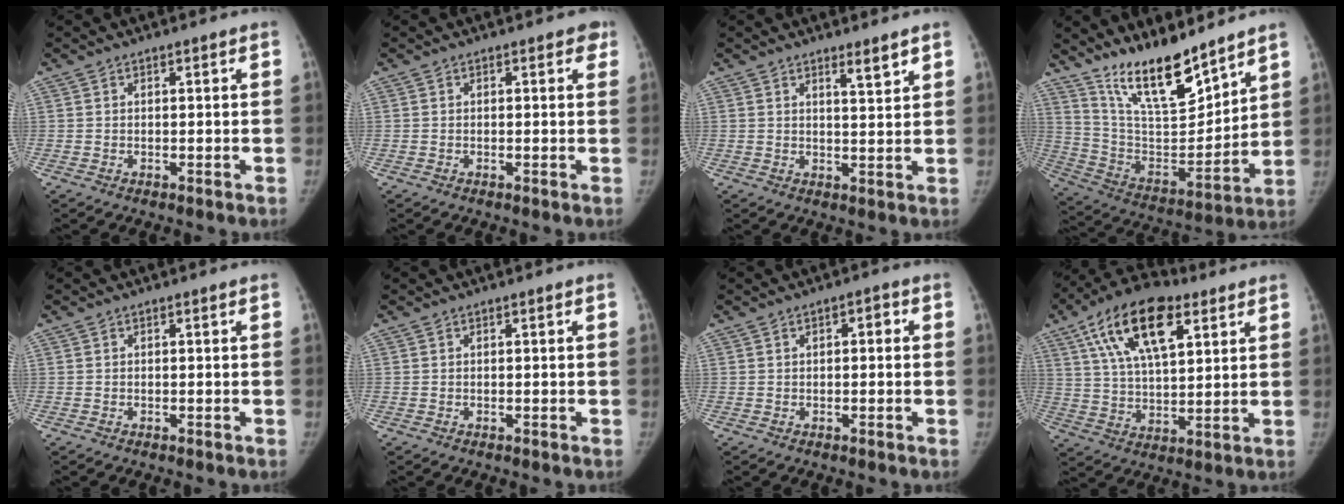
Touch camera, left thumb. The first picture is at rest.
{"total": 1.7, "force": [0.9, 1.0, 1.0], "torque": [0.008, 0.000, 0.004]}
{"total": 3.4, "force": [2.5, 0.5, 2.3], "torque": [-0.030, -0.023, 0.040]}
{"total": 17.6, "force": [13.8, 5.0, 9.7], "torque": [-0.122, -0.090, 0.260]}
{"total": 0.0}
{"total": 0.0}
{"total": 2.1, "force": [0.4, 1.2, 1.7], "torque": [-0.012, 0.007, 0.001]}
{"total": 18.7, "force": [8.7, 8.7, 14.0], "torque": [-0.225, -0.010, 0.152]}